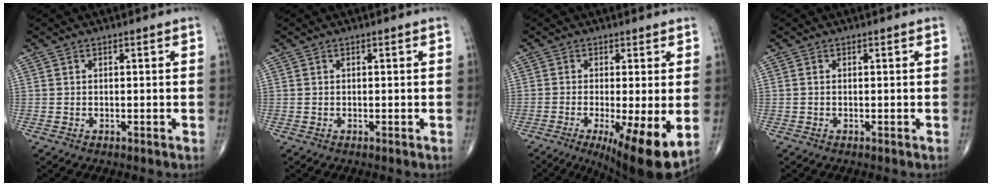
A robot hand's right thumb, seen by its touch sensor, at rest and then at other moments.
{"total": 0.0}
{"total": 12.8, "force": [-3.6, 3.0, 11.9], "torque": [-0.172, -0.027, -0.048]}
{"total": 0.0}